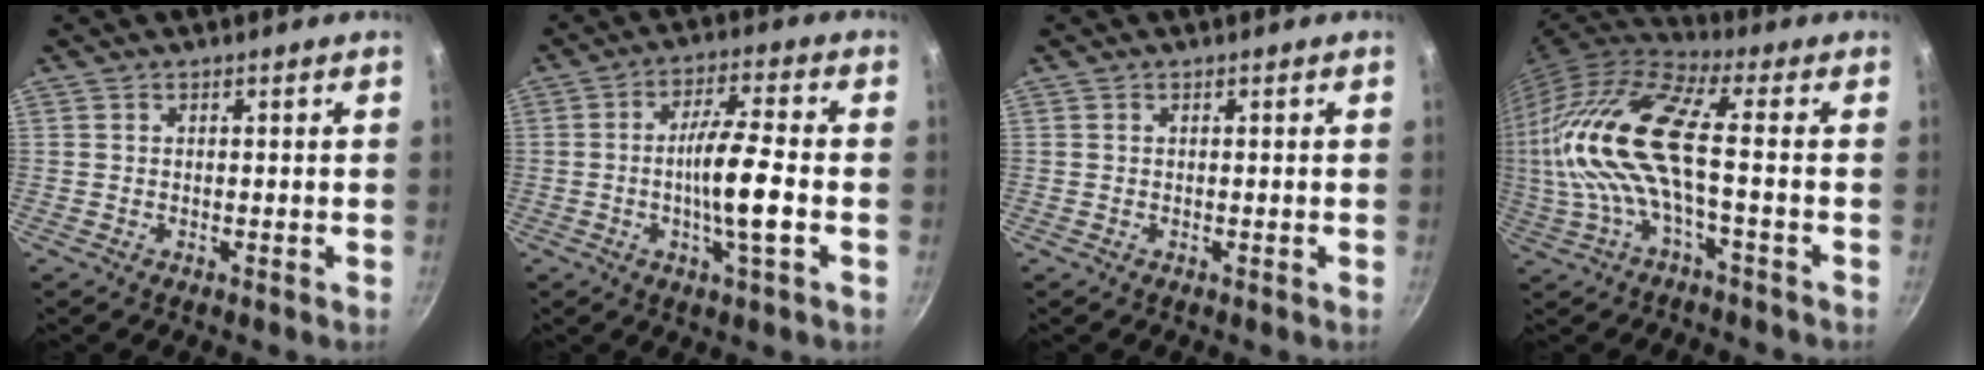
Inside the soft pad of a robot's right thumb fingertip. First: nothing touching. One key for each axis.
{"total": 10.1, "fx": -1.7, "fy": 1.4, "fz": 9.9, "tx": -0.176, "ty": 0.016, "tz": -0.036}
{"total": 0.0}
{"total": 17.1, "fx": -0.1, "fy": 5.2, "fz": 16.3, "tx": -0.339, "ty": 0.022, "tz": -0.010}